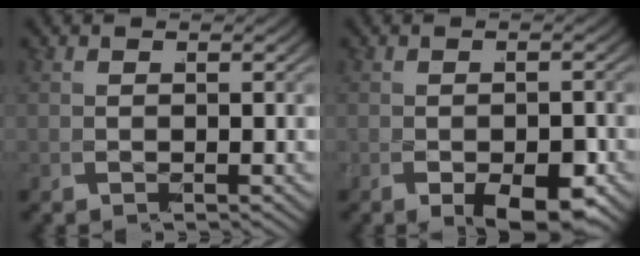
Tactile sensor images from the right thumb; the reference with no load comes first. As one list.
[{"total": 3.6, "force": [-1.6, 1.0, 3.1], "torque": [-0.058, -0.013, -0.016]}]